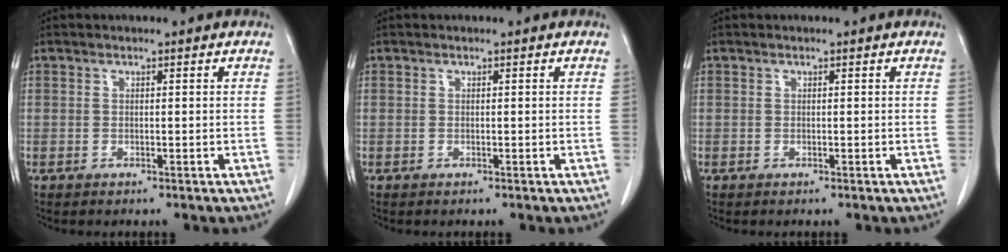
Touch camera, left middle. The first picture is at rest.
{"total": 0.0}
{"total": 0.0}